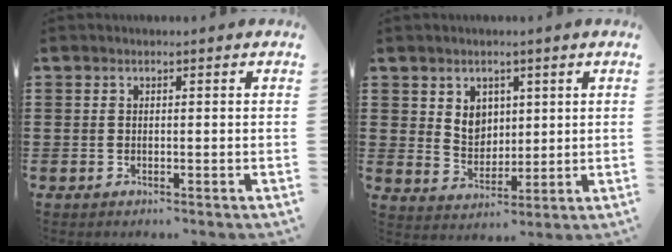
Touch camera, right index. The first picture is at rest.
{"total": 4.5, "force": [2.5, 3.6, 1.2], "torque": [-0.033, 0.006, 0.044]}